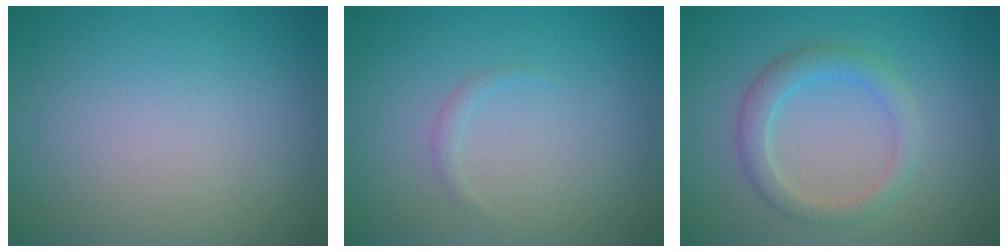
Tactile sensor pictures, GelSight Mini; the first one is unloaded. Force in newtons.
{"total": 0.6, "press": 0.6, "slide": 0.0}
{"total": 2.7, "press": 2.7, "slide": 0.3}